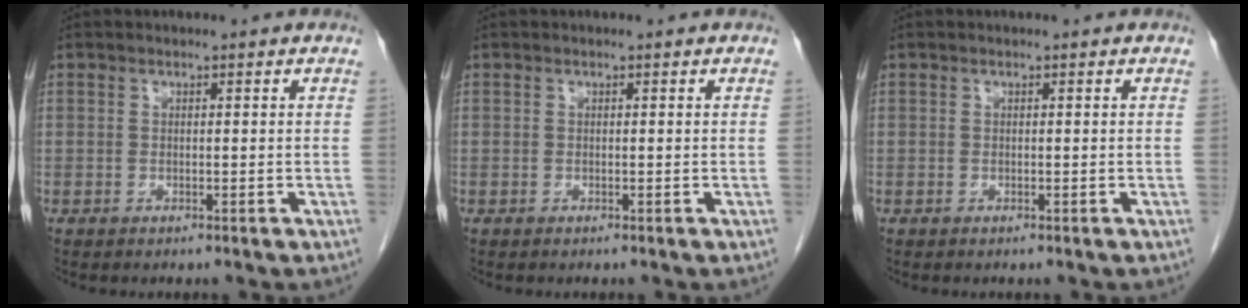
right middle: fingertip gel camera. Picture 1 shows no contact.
{"total": 0.0}
{"total": 0.0}